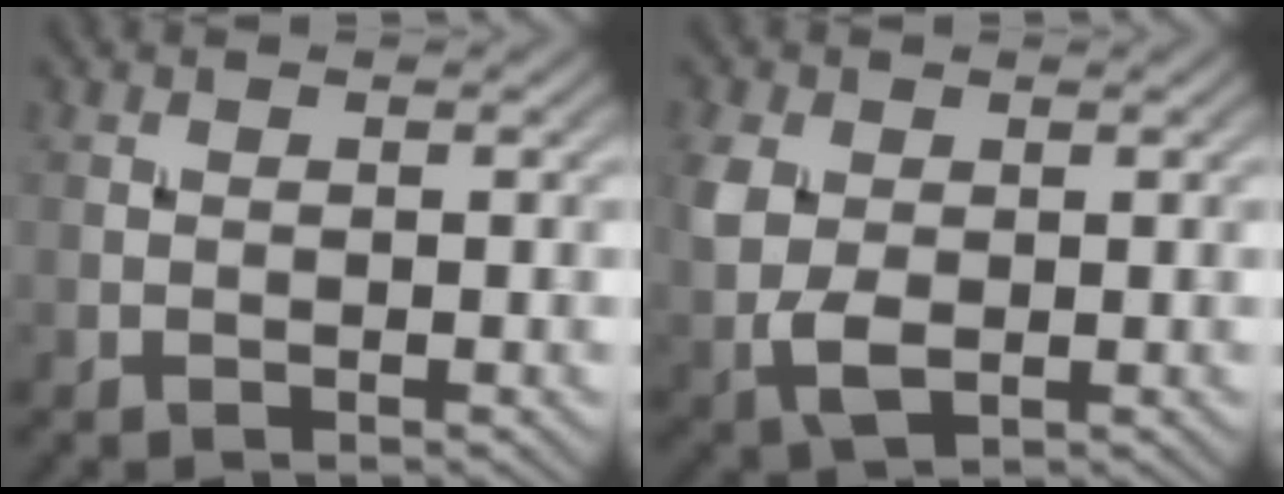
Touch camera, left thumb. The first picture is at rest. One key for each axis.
{"total": 5.4, "fx": 0.2, "fy": 3.8, "fz": 3.8, "tx": -0.105, "ty": -0.005, "tz": 0.004}